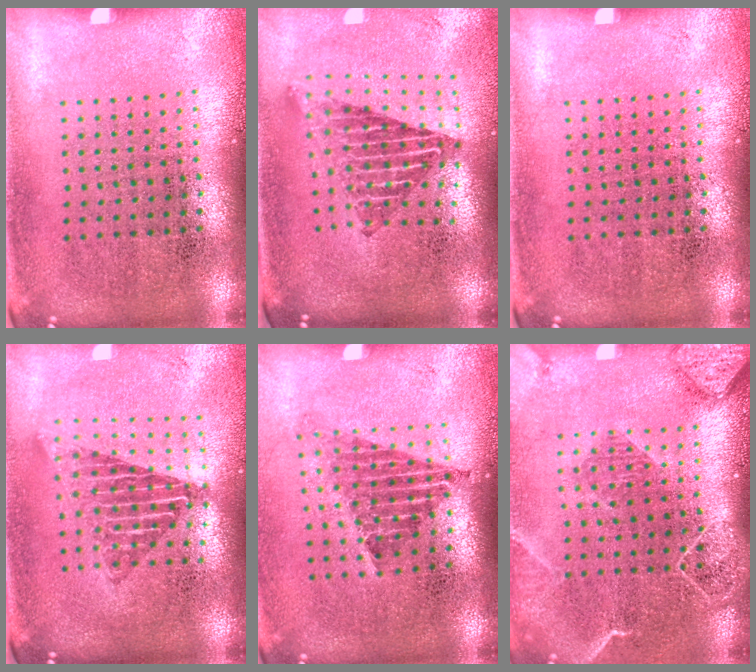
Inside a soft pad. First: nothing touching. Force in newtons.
{"total": 2.2, "press": 1.6, "slide": 1.6}
{"total": 0.0}
{"total": 1.7, "press": 1.4, "slide": 1.0}
{"total": 1.3, "press": 1.0, "slide": 0.9}
{"total": 2.2, "press": 1.9, "slide": 1.1}